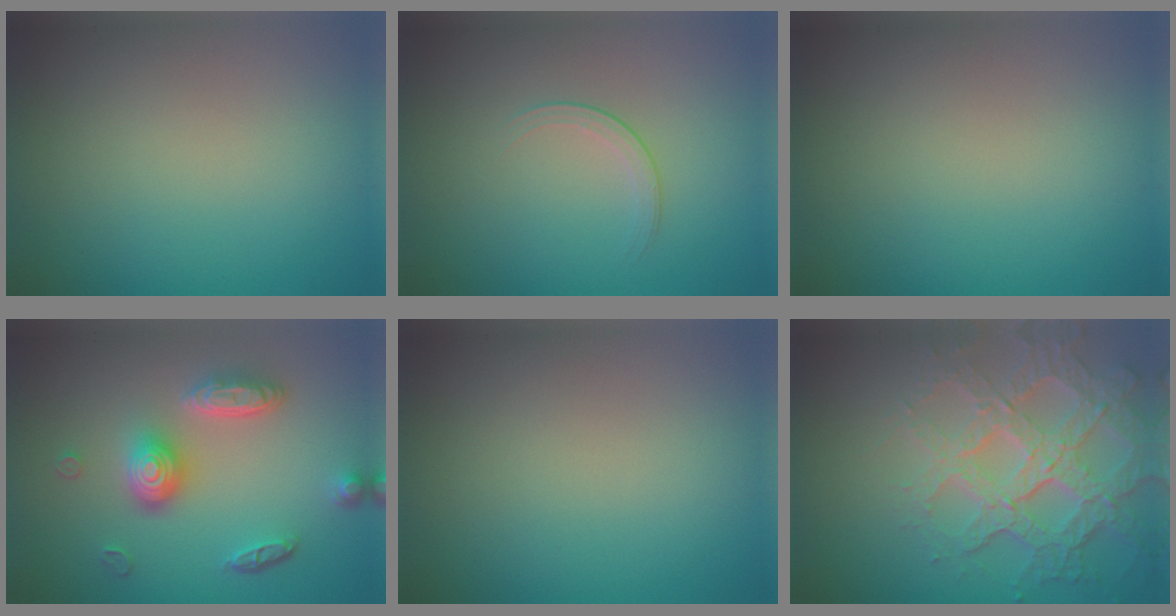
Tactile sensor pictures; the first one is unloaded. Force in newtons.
{"total": 1.5, "press": 0.7, "slide": 1.4}
{"total": 0.0}
{"total": 4.7, "press": 3.7, "slide": 3.0}
{"total": 0.0}
{"total": 7.4, "press": 5.2, "slide": 5.2}